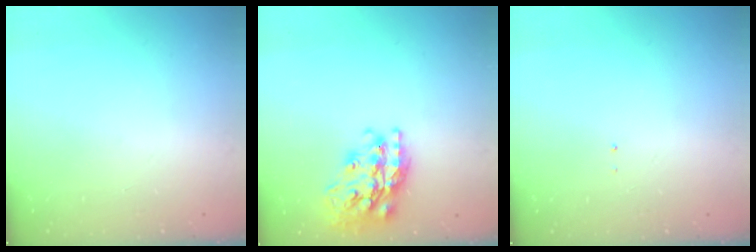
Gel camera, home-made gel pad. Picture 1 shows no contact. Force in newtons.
{"total": 22.6, "press": 22.5, "slide": 1.7}
{"total": 0.7, "press": 0.7, "slide": 0.1}